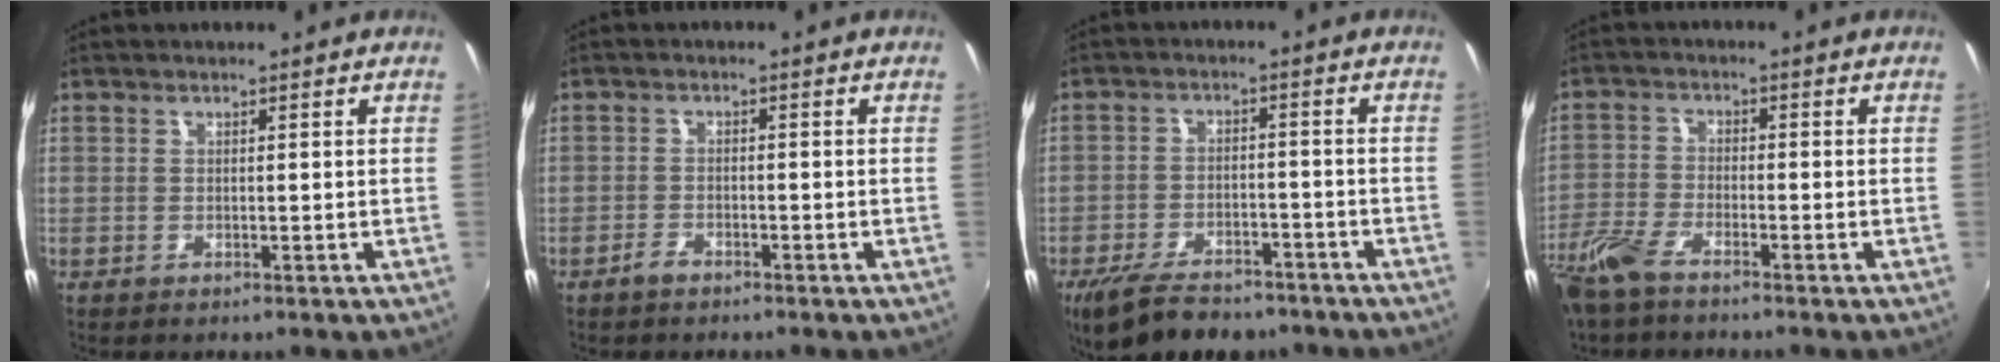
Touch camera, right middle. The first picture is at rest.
{"total": 2.0, "force": [-1.6, 0.8, 0.7], "torque": [-0.020, 0.000, -0.031]}
{"total": 12.6, "force": [-9.6, 5.3, 6.2], "torque": [-0.141, -0.017, -0.152]}
{"total": 6.6, "force": [-5.2, 1.7, 3.7], "torque": [-0.097, -0.011, -0.110]}